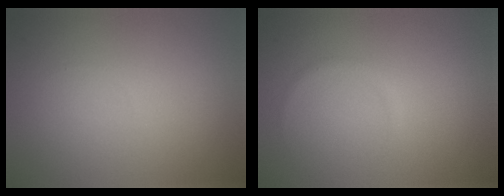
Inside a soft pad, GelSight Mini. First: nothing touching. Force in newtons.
{"total": 0.6, "press": 0.6, "slide": 0.1}